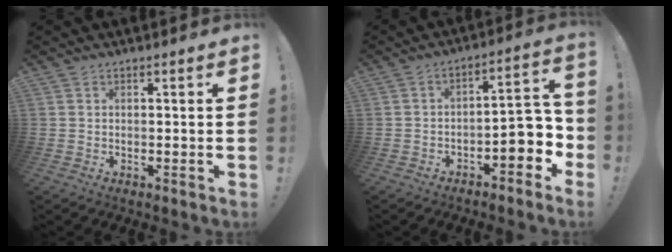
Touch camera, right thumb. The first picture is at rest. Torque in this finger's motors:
{"motor_torque": [1.34, 1.31, 0.79, -0.77, 0.00]}